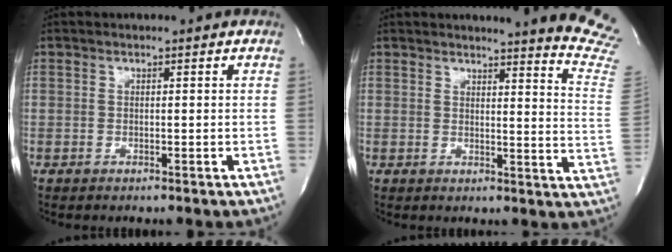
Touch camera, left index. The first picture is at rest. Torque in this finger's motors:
{"motor_torque": [-0.12, -0.22, 0.17, 0.03]}